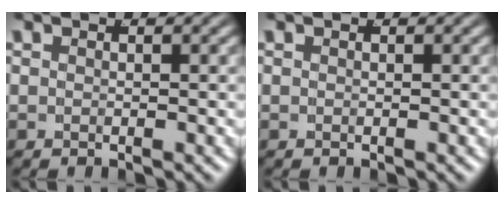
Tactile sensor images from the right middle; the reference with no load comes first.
{"total": 0.0}